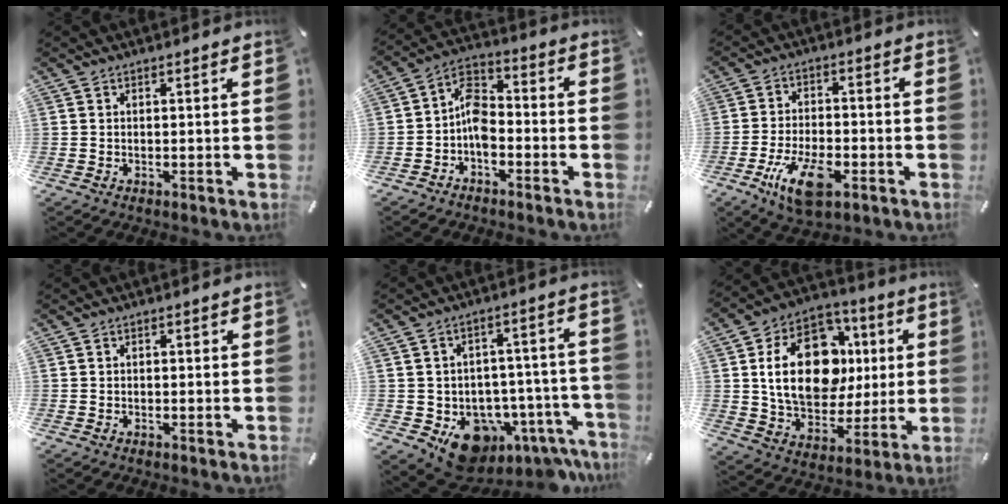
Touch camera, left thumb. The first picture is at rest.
{"total": 8.3, "force": [-3.4, 5.3, 5.4], "torque": [-0.113, 0.014, -0.065]}
{"total": 10.9, "force": [-5.0, 5.2, 8.2], "torque": [-0.171, 0.011, -0.090]}
{"total": 0.6, "force": [-0.3, 0.4, 0.3], "torque": [-0.005, 0.003, -0.006]}
{"total": 12.9, "force": [-6.9, 8.5, 6.7], "torque": [-0.068, 0.025, -0.105]}
{"total": 21.8, "force": [3.5, 15.4, 14.9], "torque": [-0.256, -0.002, 0.063]}